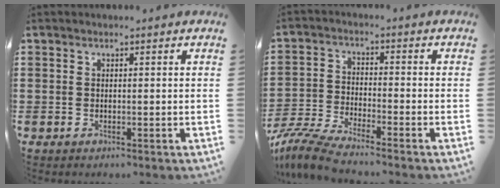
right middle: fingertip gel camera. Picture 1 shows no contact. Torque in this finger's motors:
{"motor_torque": [1.43, -0.38, 0.09, 0.13]}